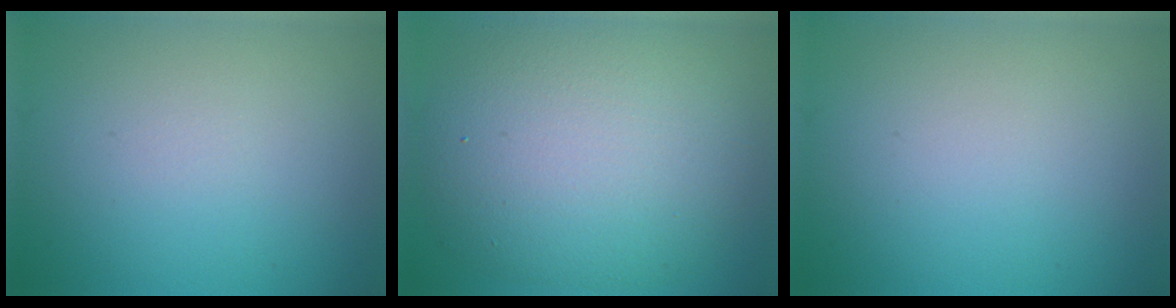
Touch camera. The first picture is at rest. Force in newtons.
{"total": 10.5, "press": 10.5, "slide": 0.2}
{"total": 0.0}